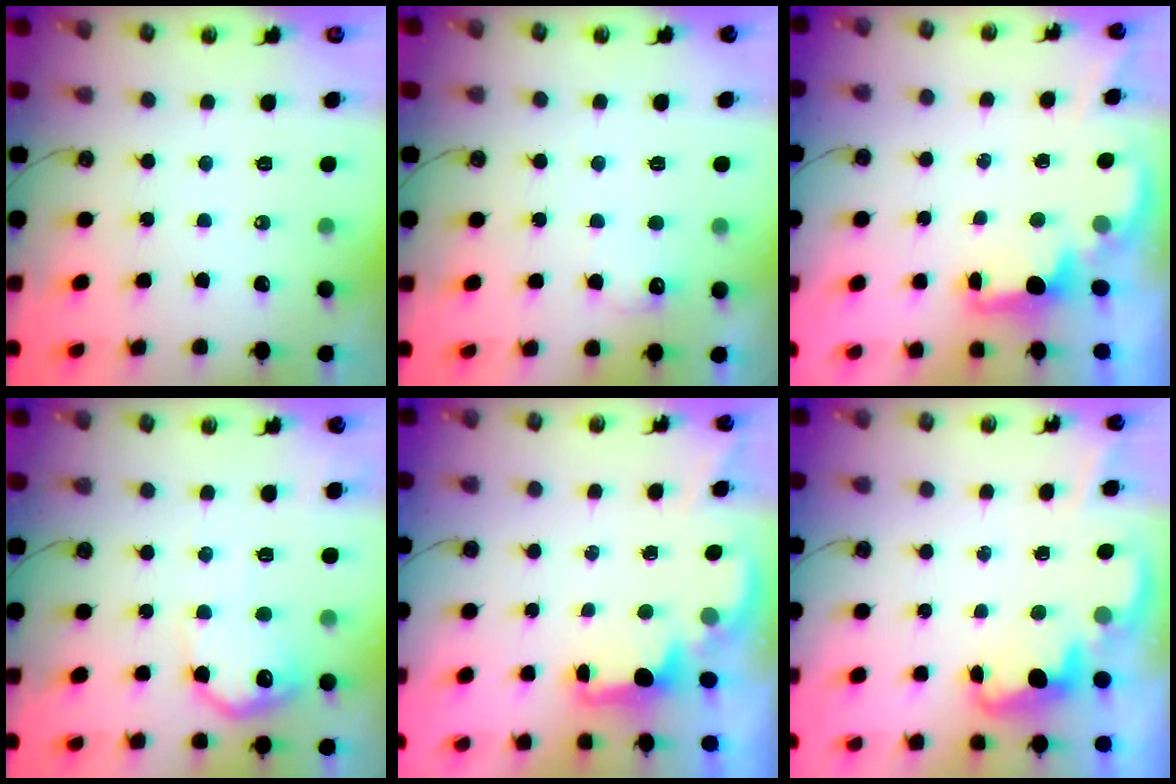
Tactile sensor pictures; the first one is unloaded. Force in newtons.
{"total": 6.1, "press": 5.9, "slide": 1.3}
{"total": 1.7, "press": 1.6, "slide": 0.6}
{"total": 12.2, "press": 12.2, "slide": 0.4}
{"total": 1.7, "press": 1.6, "slide": 0.6}
{"total": 2.2, "press": 2.2, "slide": 0.5}